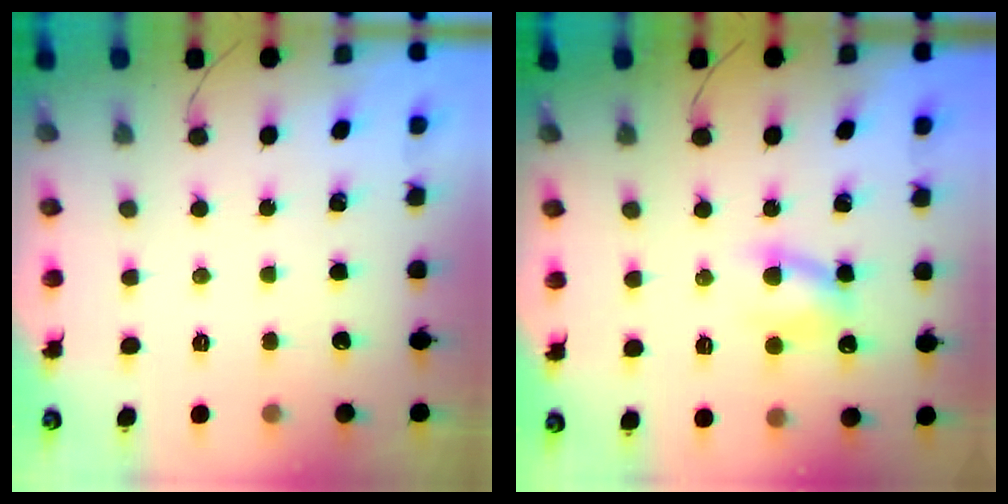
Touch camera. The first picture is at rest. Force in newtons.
{"total": 7.1, "press": 7.0, "slide": 0.6}